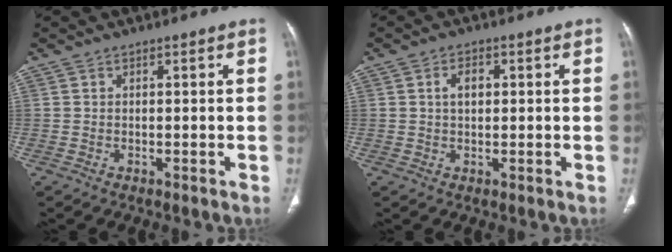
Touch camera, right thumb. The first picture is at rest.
{"total": 3.1, "force": [0.7, 1.9, 2.4], "torque": [-0.036, 0.003, 0.011]}